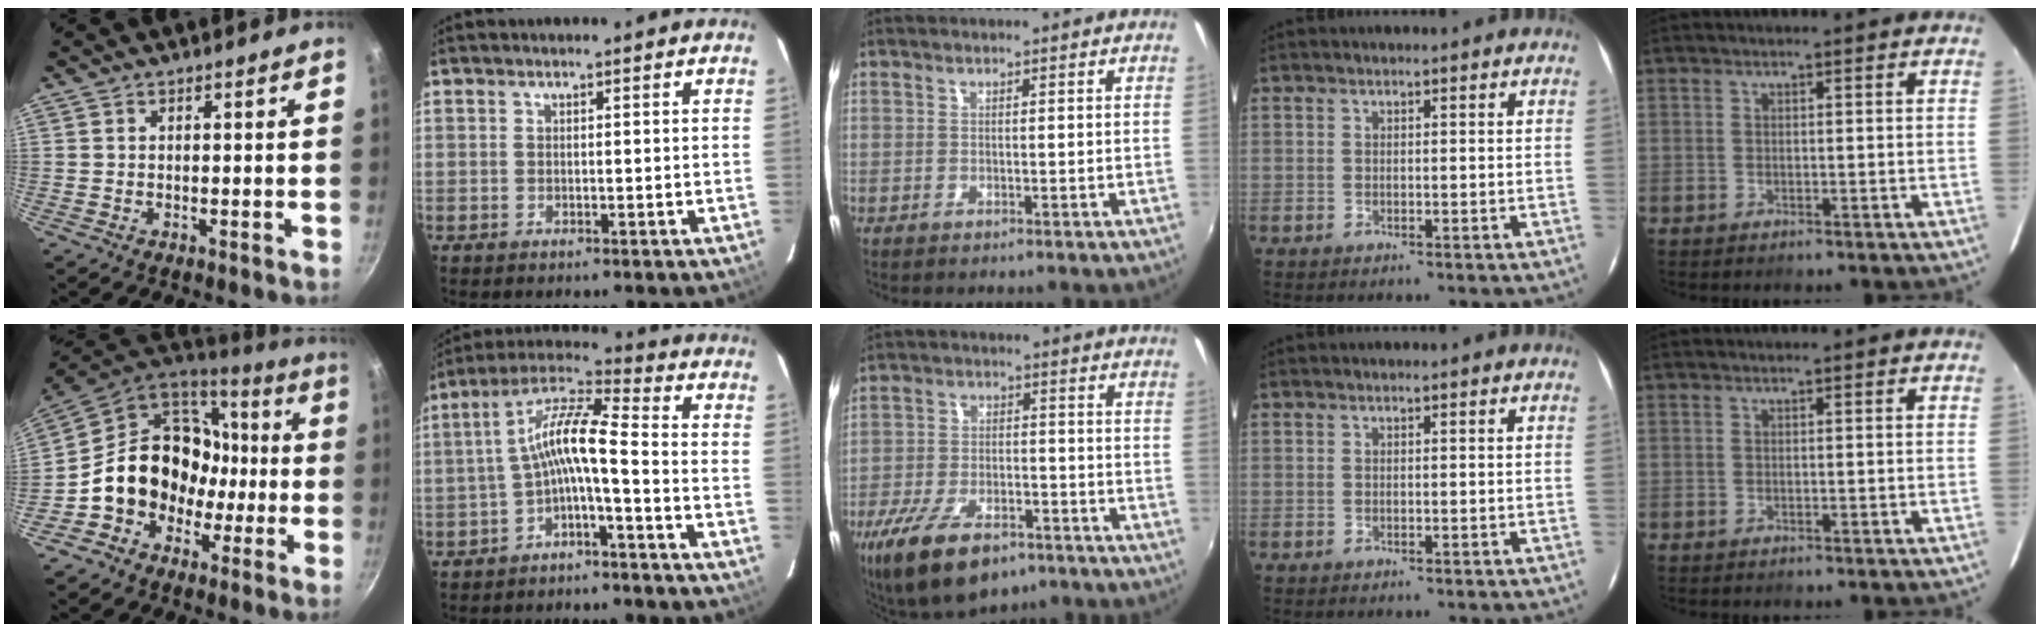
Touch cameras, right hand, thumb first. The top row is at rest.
{"thumb": {"total": 18.9, "force": [-2.3, 15.9, 10.0], "torque": [-0.123, 0.065, -0.027]}, "index": {"total": 9.1, "force": [-2.8, 1.4, 8.6], "torque": [-0.190, 0.024, -0.055]}, "middle": {"total": 15.5, "force": [-10.2, 6.5, 9.6], "torque": [-0.205, -0.032, -0.176]}}